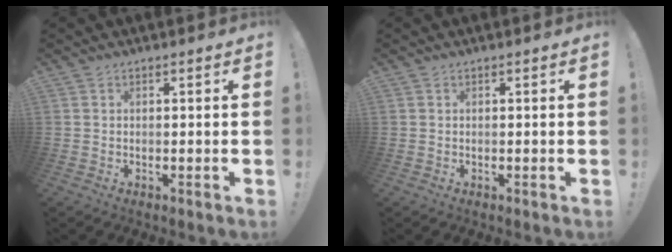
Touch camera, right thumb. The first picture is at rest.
{"total": 0.0}